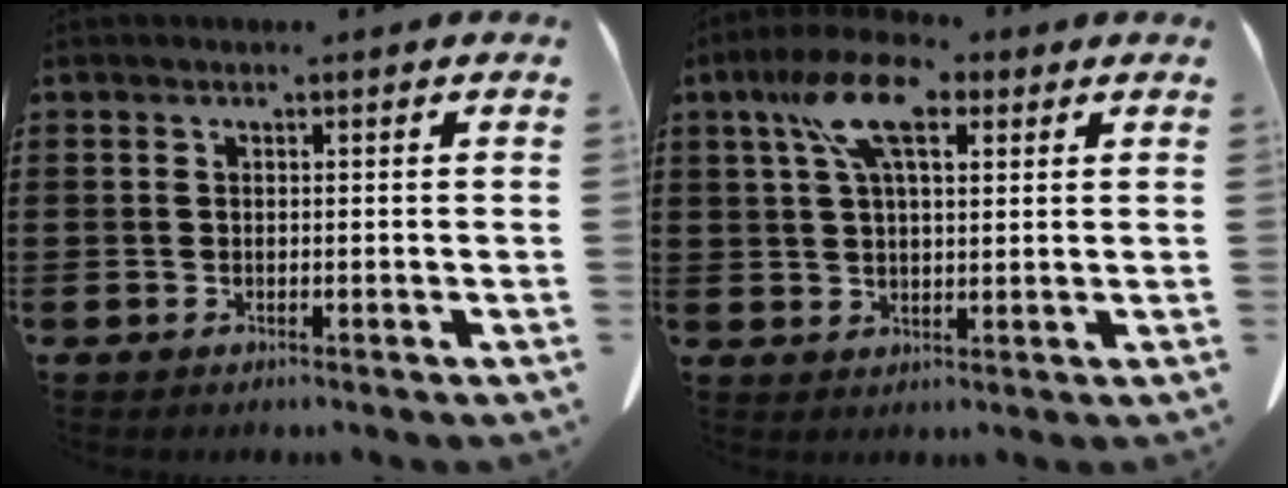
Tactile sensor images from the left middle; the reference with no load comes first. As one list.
[{"total": 9.9, "force": [4.9, 4.3, 7.5], "torque": [-0.159, 0.014, 0.087]}]